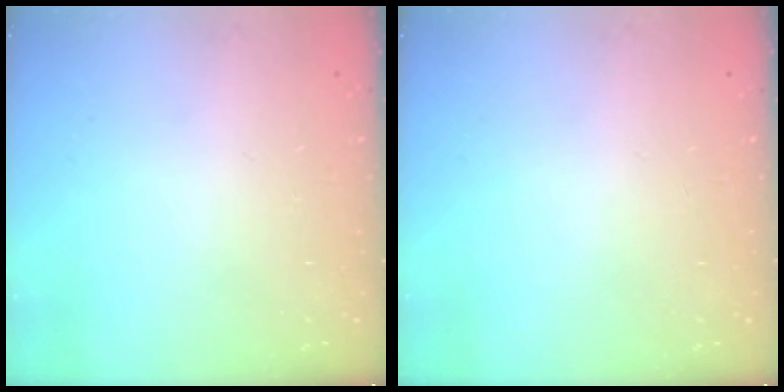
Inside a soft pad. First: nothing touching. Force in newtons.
{"total": 0.0}